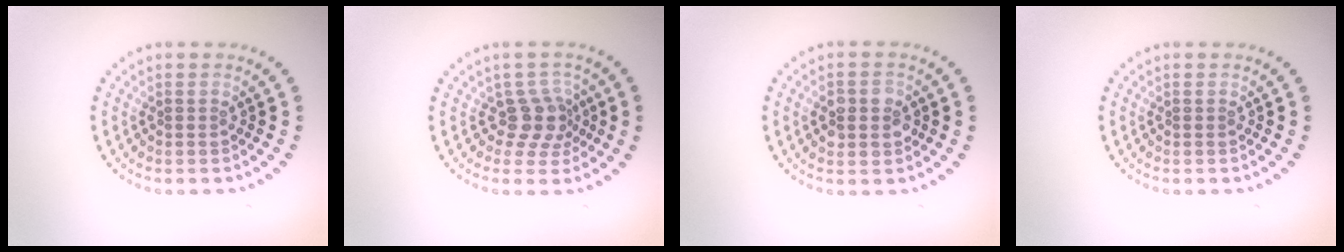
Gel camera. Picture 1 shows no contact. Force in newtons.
{"total": 2.6, "press": 1.9, "slide": 1.7}
{"total": 2.8, "press": 2.8, "slide": 0.3}
{"total": 0.0}